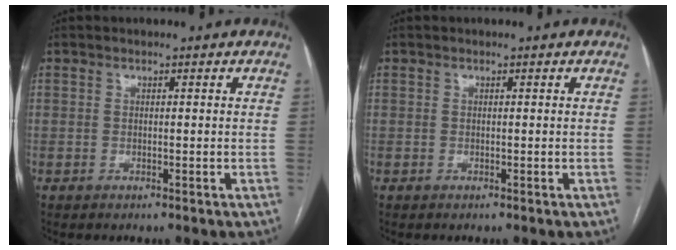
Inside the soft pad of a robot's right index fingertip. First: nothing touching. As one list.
[{"total": 0.0}]